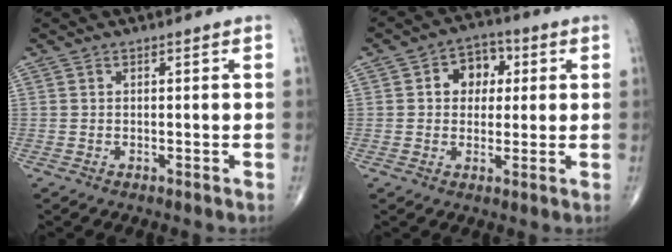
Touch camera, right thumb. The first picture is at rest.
{"total": 7.4, "force": [1.7, 5.8, 4.4], "torque": [-0.025, 0.010, 0.019]}